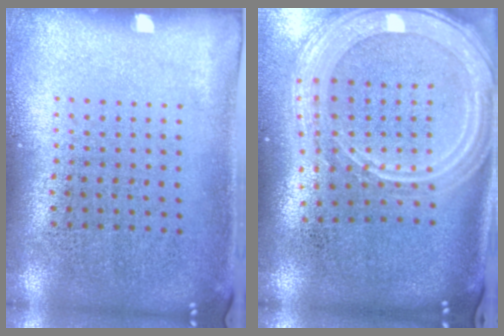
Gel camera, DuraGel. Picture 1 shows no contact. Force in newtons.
{"total": 3.1, "press": 2.5, "slide": 1.8}